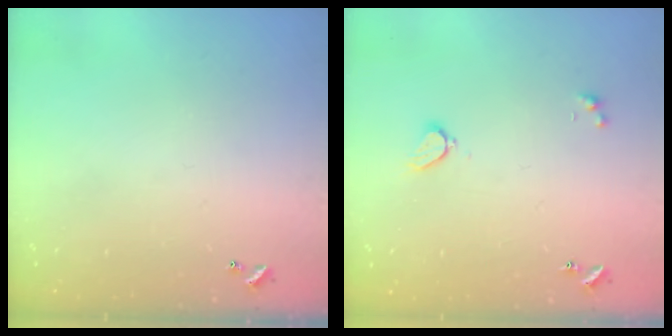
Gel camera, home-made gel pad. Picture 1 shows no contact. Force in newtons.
{"total": 2.0, "press": 2.0, "slide": 0.5}